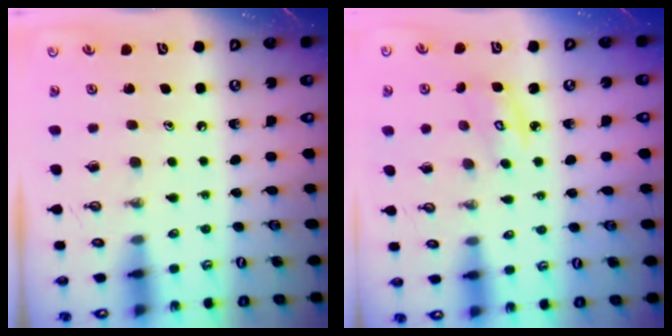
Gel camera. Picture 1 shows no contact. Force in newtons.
{"total": 3.8, "press": 3.8, "slide": 0.2}